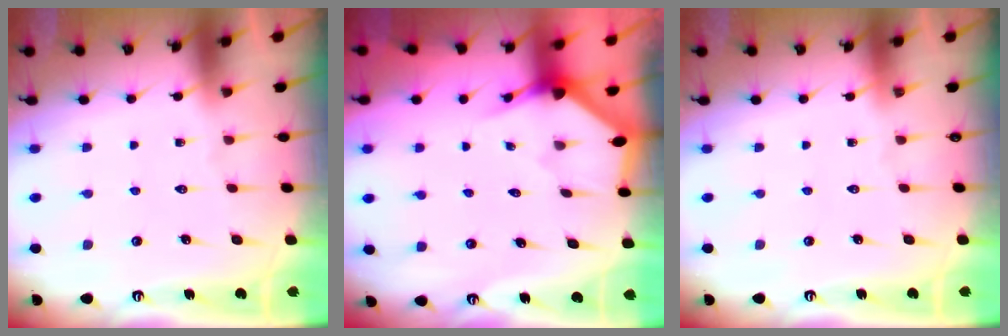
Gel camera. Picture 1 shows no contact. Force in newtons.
{"total": 2.5, "press": 2.5, "slide": 0.2}
{"total": 0.0}